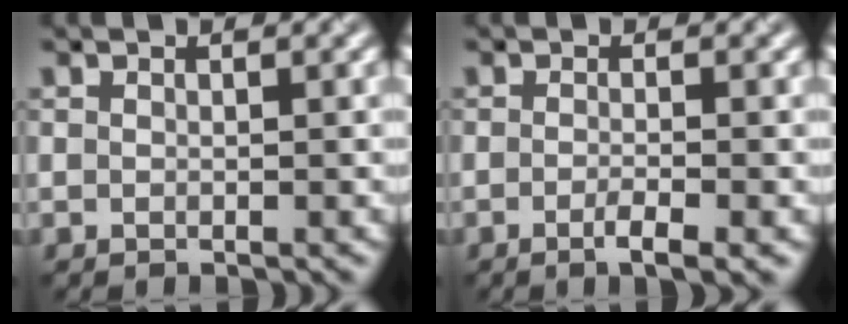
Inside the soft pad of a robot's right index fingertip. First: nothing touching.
{"total": 2.4, "force": [-0.9, 0.8, 2.1], "torque": [-0.031, -0.001, -0.018]}